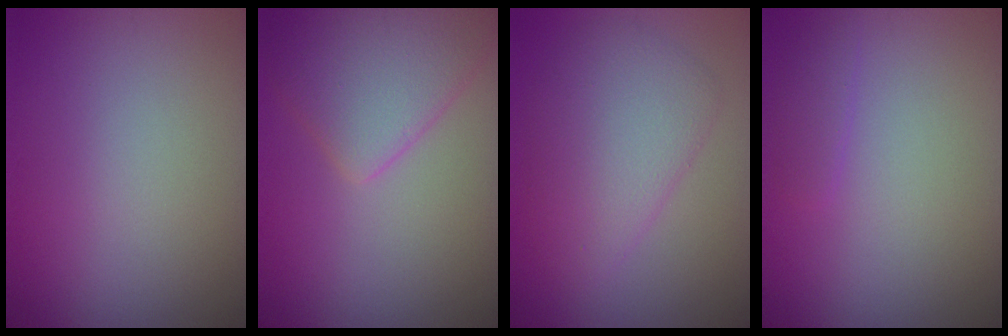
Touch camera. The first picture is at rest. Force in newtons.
{"total": 5.4, "press": 5.4, "slide": 0.3}
{"total": 4.7, "press": 4.7, "slide": 0.3}
{"total": 1.2, "press": 1.2, "slide": 0.2}